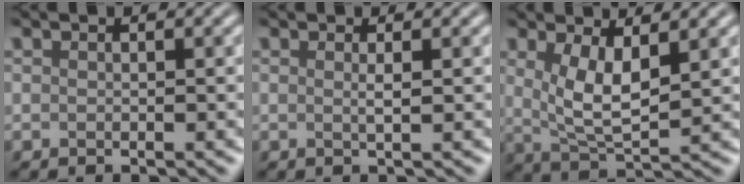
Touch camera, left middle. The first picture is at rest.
{"total": 0.7, "force": [-0.1, -0.1, 0.7], "torque": [-0.015, 0.003, -0.001]}
{"total": 3.8, "force": [0.6, 1.0, 3.6], "torque": [-0.090, -0.006, 0.037]}